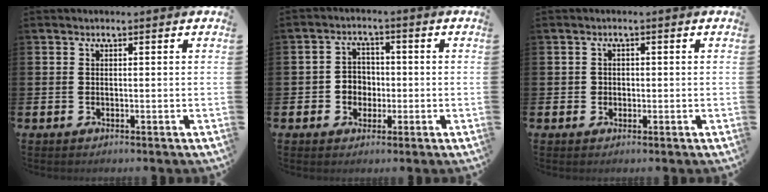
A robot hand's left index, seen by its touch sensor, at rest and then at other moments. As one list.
[{"total": 3.4, "force": [-0.4, 3.2, 1.0], "torque": [-0.015, 0.001, -0.016]}, {"total": 1.2, "force": [0.0, 1.2, 0.2], "torque": [0.009, 0.001, -0.006]}]